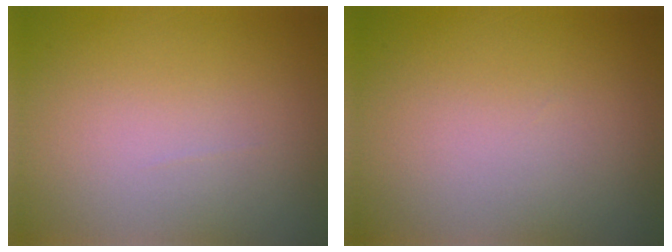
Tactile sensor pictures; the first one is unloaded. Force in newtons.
{"total": 0.0}